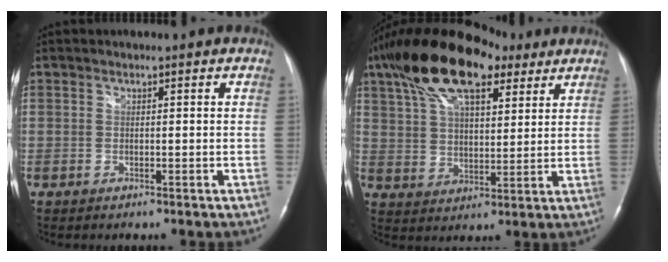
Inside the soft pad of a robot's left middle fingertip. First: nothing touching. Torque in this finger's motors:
{"motor_torque": [1.45, -0.69, 0.50, 0.21]}